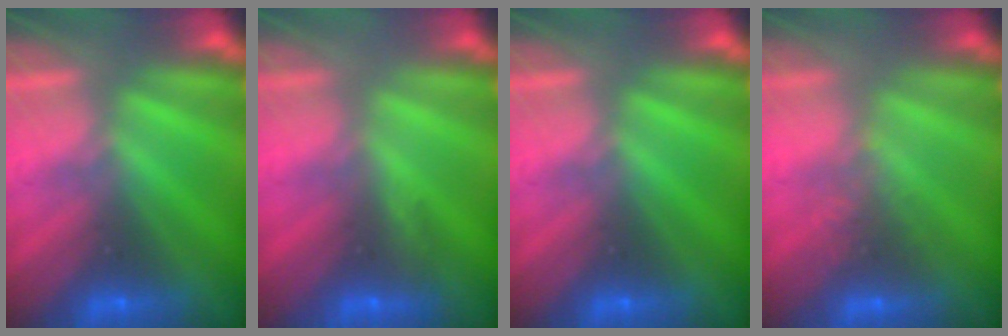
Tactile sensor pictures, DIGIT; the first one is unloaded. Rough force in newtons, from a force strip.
{"total": 2.8}
{"total": 0.0}
{"total": 2.7}